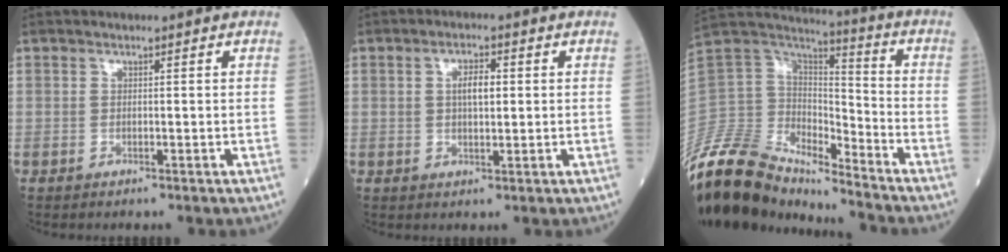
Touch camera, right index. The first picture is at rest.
{"total": 3.6, "force": [0.6, 1.2, 3.3], "torque": [-0.058, 0.004, 0.010]}
{"total": 17.5, "force": [-15.6, 5.5, 5.5], "torque": [-0.111, 0.049, -0.294]}